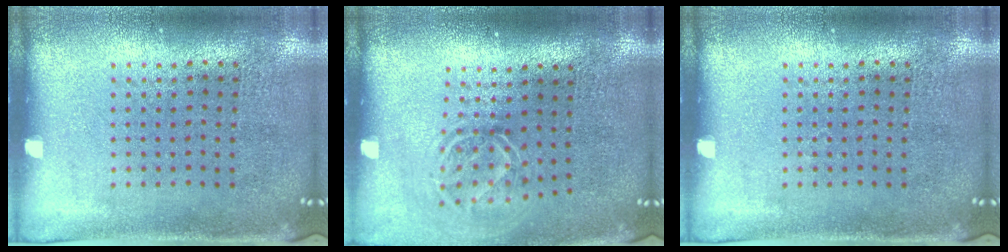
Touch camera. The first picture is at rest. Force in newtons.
{"total": 1.7, "press": 1.2, "slide": 1.2}
{"total": 0.0}